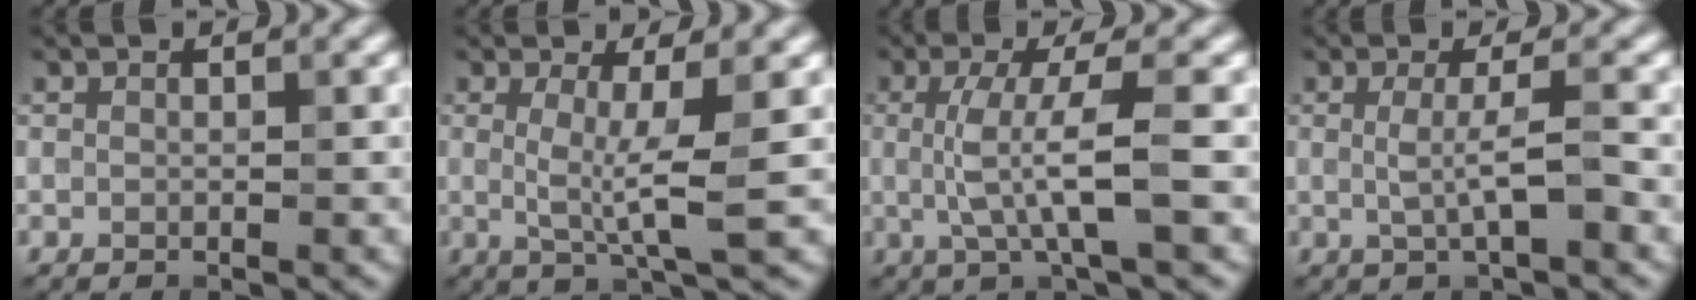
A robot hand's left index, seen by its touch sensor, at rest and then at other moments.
{"total": 4.2, "force": [0.1, 0.6, 4.1], "torque": [-0.080, -0.010, 0.001]}
{"total": 5.0, "force": [-0.1, 1.0, 4.9], "torque": [-0.102, -0.004, -0.001]}
{"total": 2.6, "force": [-0.1, 0.4, 2.6], "torque": [-0.054, -0.005, -0.003]}